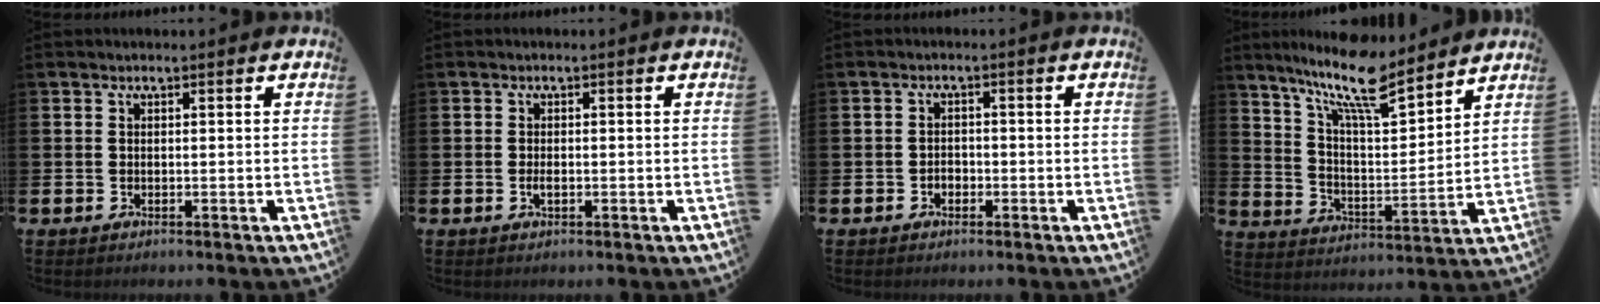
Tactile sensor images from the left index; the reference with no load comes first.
{"total": 1.1, "force": [-0.3, 0.5, 1.0], "torque": [-0.027, 0.003, -0.004]}
{"total": 1.4, "force": [-0.7, 1.1, 0.5], "torque": [-0.013, 0.003, -0.015]}
{"total": 11.6, "force": [9.9, 2.2, 5.6], "torque": [-0.134, -0.061, 0.172]}